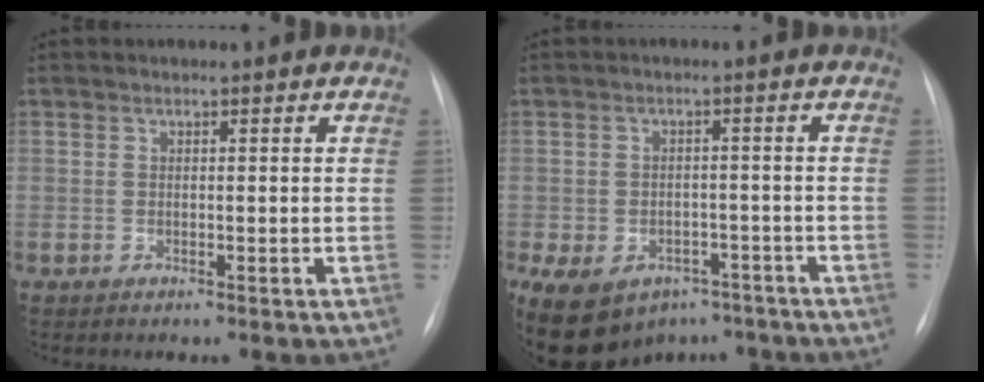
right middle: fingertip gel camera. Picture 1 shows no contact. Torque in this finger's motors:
{"motor_torque": [1.10, -1.04, 0.88, 0.21]}